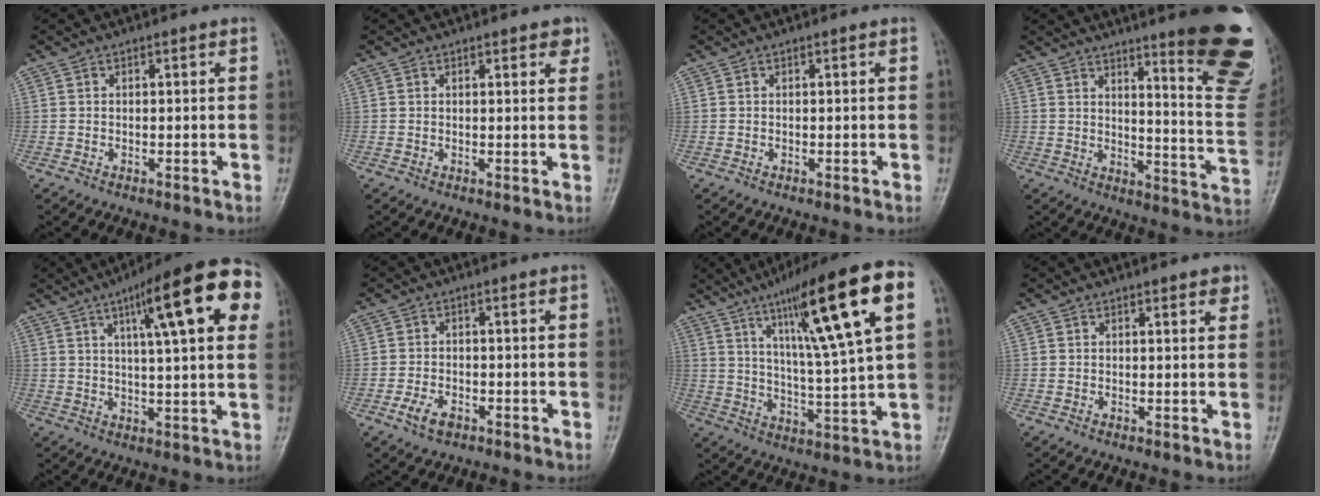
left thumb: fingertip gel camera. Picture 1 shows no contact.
{"total": 2.5, "force": [1.6, 1.0, 1.6], "torque": [-0.008, -0.006, 0.017]}
{"total": 0.0}
{"total": 21.6, "force": [12.9, 4.0, 16.8], "torque": [-0.179, -0.087, 0.162]}
{"total": 20.0, "force": [7.8, 4.6, 17.9], "torque": [-0.226, 0.006, 0.102]}
{"total": 4.0, "force": [-2.2, 2.2, 2.5], "torque": [-0.049, 0.010, -0.039]}
{"total": 21.1, "force": [8.6, 2.5, 19.0], "torque": [-0.291, -0.011, 0.135]}
{"total": 2.1, "force": [1.4, 0.8, 1.4], "torque": [-0.011, -0.005, 0.015]}